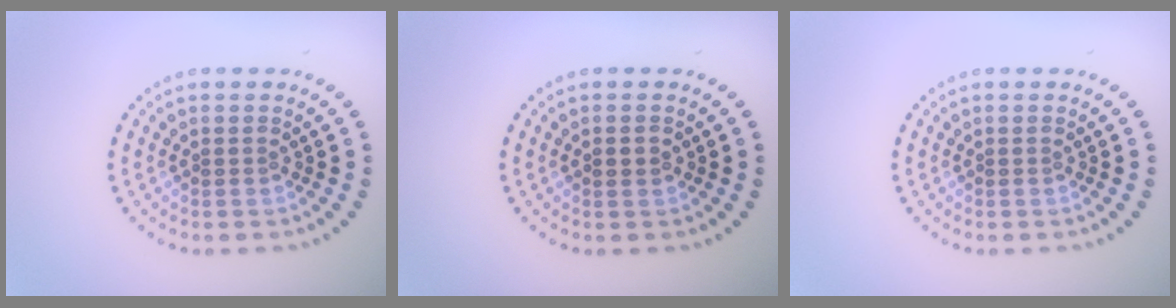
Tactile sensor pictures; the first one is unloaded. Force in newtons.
{"total": 1.4, "press": 1.4, "slide": 0.0}
{"total": 0.0}